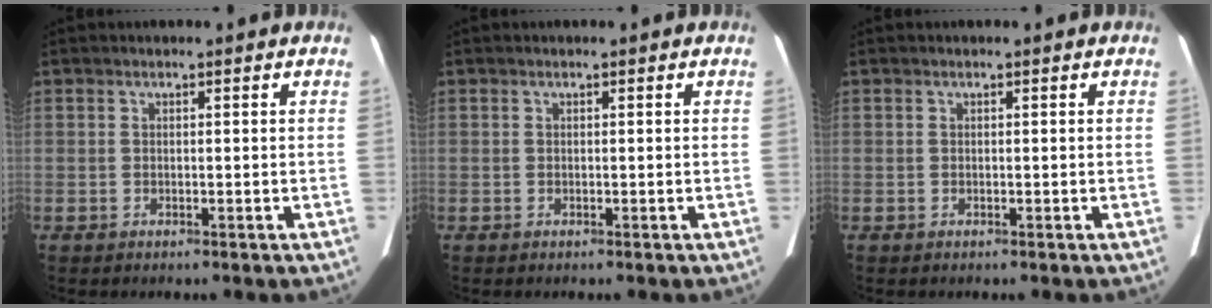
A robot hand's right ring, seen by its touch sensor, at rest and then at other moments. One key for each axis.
{"total": 0.0}
{"total": 0.0}